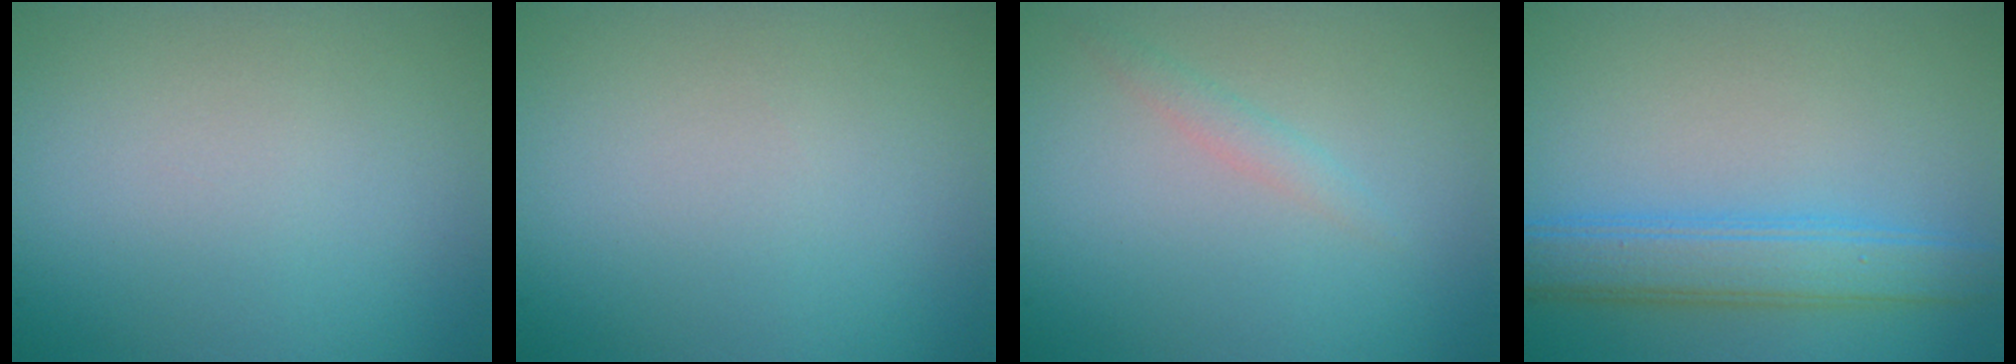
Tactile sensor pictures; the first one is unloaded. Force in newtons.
{"total": 0.0}
{"total": 1.1, "press": 1.1, "slide": 0.2}
{"total": 4.5, "press": 4.5, "slide": 0.2}